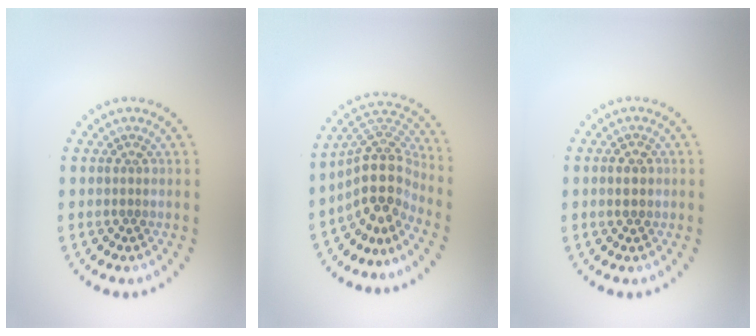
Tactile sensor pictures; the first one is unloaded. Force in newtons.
{"total": 4.9, "press": 3.7, "slide": 3.2}
{"total": 2.2, "press": 2.2, "slide": 0.1}